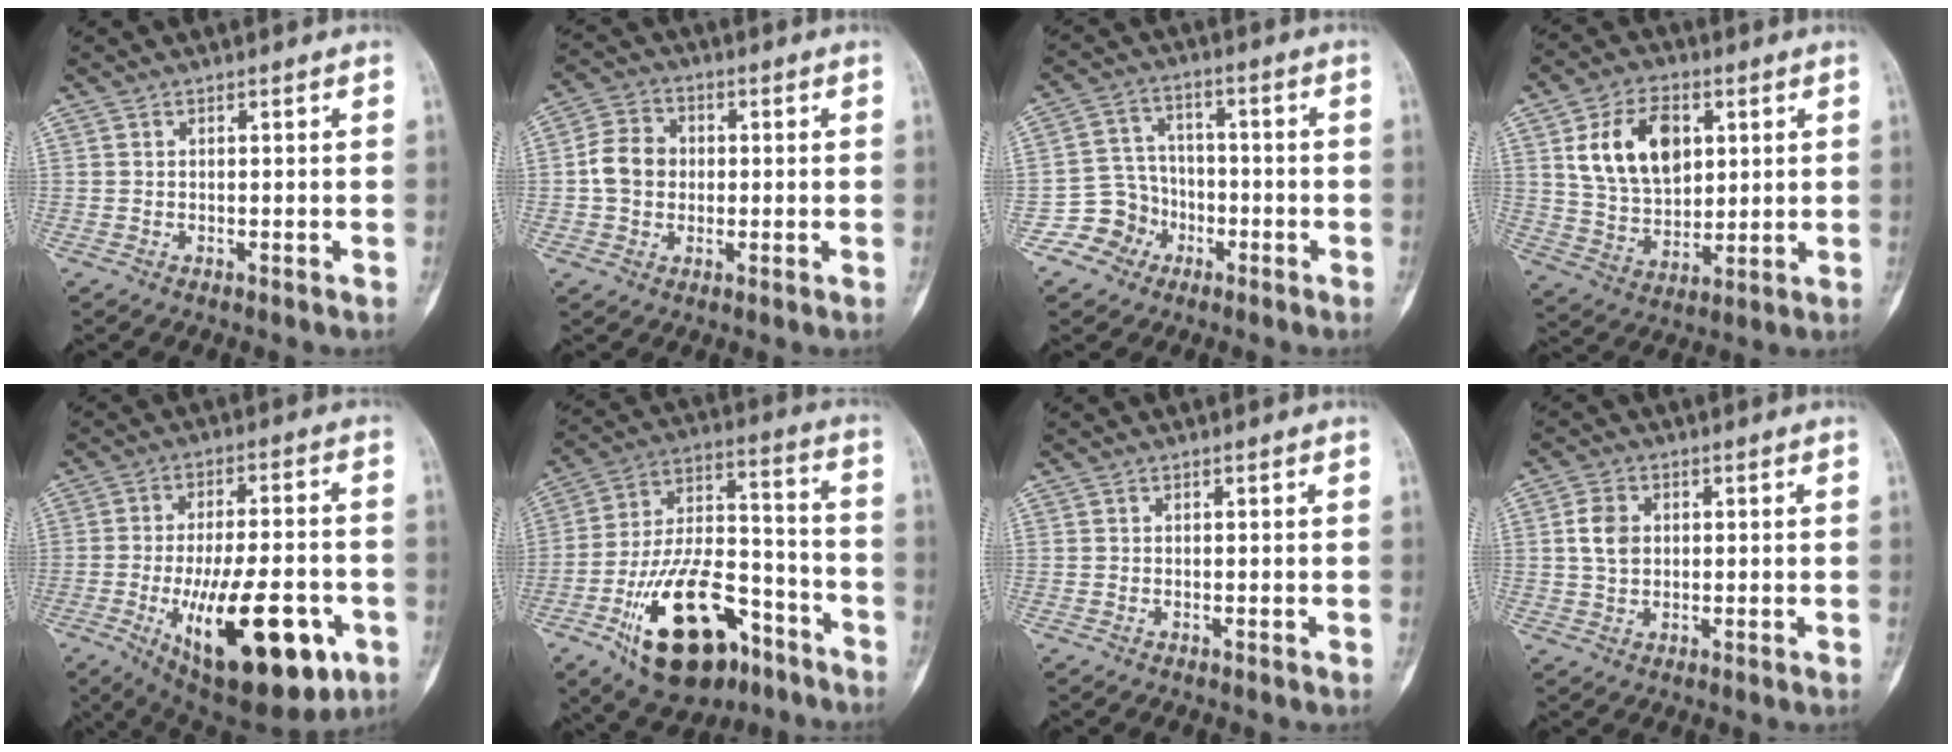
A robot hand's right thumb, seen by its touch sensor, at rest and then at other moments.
{"total": 7.2, "force": [-0.1, 6.1, 3.8], "torque": [-0.056, 0.016, -0.011]}
{"total": 7.8, "force": [-3.8, 6.8, 0.8], "torque": [0.027, 0.040, -0.070]}
{"total": 14.6, "force": [4.5, 9.7, 9.9], "torque": [-0.143, -0.013, 0.088]}
{"total": 23.3, "force": [-8.1, 9.3, 19.7], "torque": [-0.286, 0.007, -0.105]}
{"total": 23.9, "force": [-12.5, 12.0, 16.5], "torque": [-0.282, 0.079, -0.202]}
{"total": 0.0}
{"total": 4.8, "force": [0.7, 3.7, 3.0], "torque": [-0.051, 0.001, 0.011]}